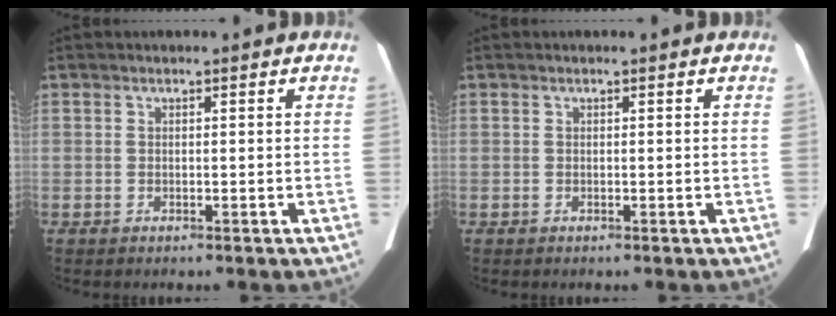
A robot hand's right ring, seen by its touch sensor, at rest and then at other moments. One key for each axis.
{"total": 0.0}